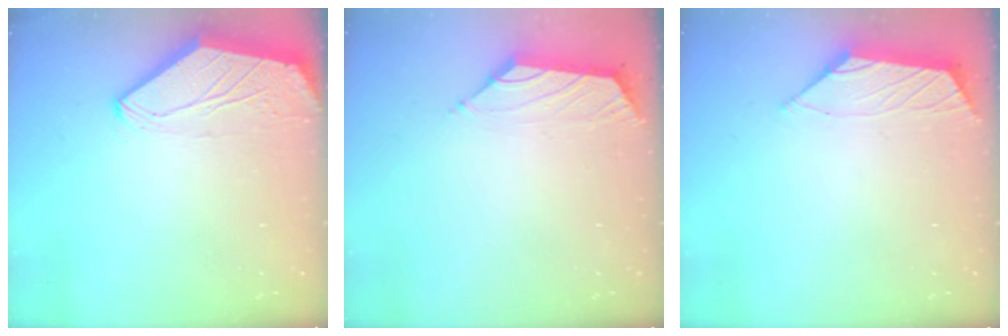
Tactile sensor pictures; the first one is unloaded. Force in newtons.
{"total": 1.6, "press": 1.4, "slide": 0.6}
{"total": 1.1, "press": 0.9, "slide": 0.5}